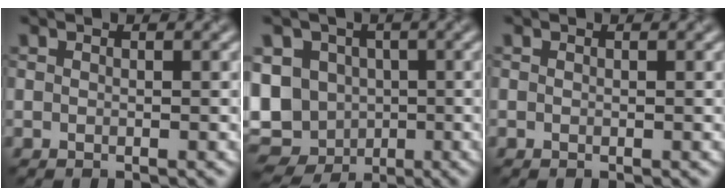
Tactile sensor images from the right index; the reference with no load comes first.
{"total": 9.6, "force": [-1.9, 7.9, 5.1], "torque": [-0.072, -0.003, -0.044]}
{"total": 0.0}